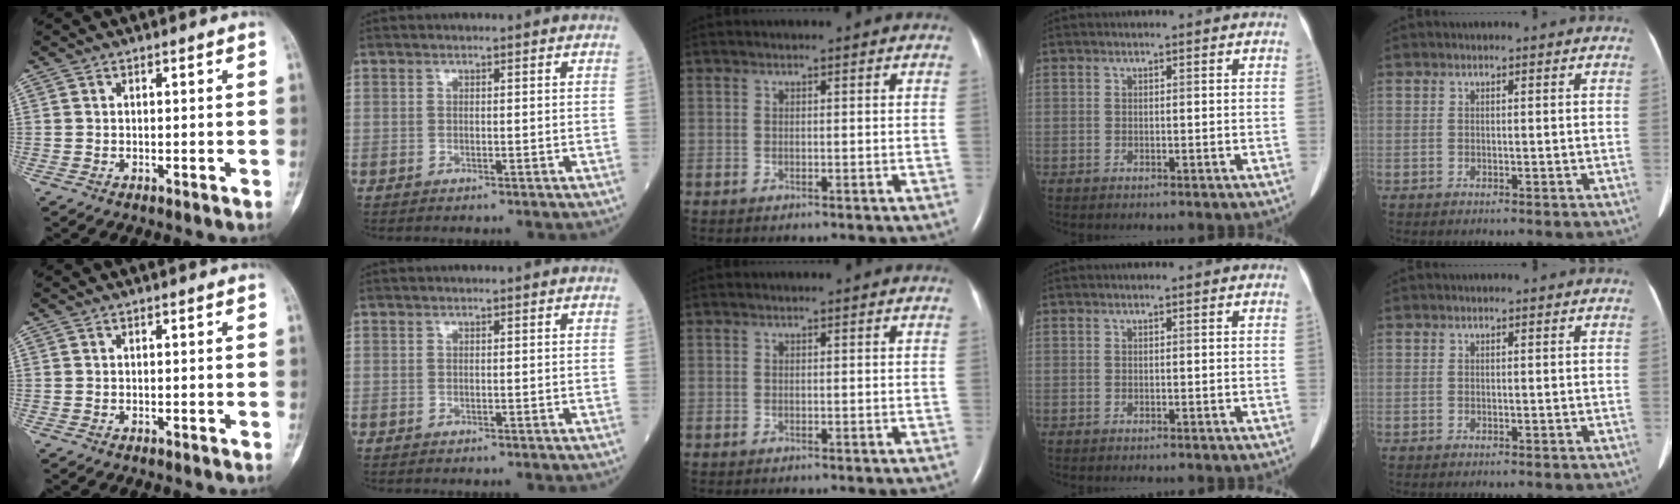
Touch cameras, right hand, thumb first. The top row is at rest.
{}